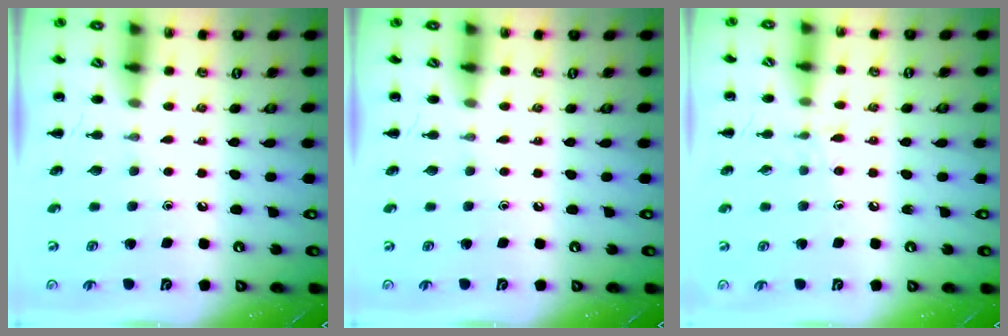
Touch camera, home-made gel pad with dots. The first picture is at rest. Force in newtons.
{"total": 0.0}
{"total": 6.4, "press": 6.1, "slide": 2.2}